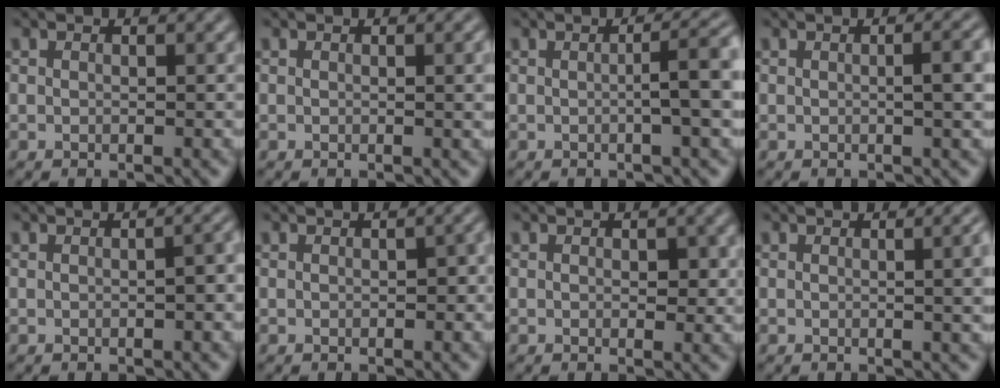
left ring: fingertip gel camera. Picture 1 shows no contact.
{"total": 1.7, "force": [0.2, 0.4, 1.6], "torque": [-0.017, 0.003, 0.001]}
{"total": 4.5, "force": [0.1, 1.0, 4.4], "torque": [-0.053, 0.014, -0.001]}
{"total": 3.2, "force": [0.2, 0.9, 3.0], "torque": [-0.033, 0.007, 0.002]}
{"total": 1.9, "force": [-0.3, 0.6, 1.8], "torque": [-0.019, 0.007, 0.002]}
{"total": 1.5, "force": [-0.1, 0.8, 1.3], "torque": [-0.016, 0.002, 0.000]}
{"total": 1.6, "force": [0.3, 0.9, 1.2], "torque": [-0.015, -0.002, 0.004]}
{"total": 3.3, "force": [0.2, 1.2, 3.1], "torque": [-0.027, 0.007, 0.002]}